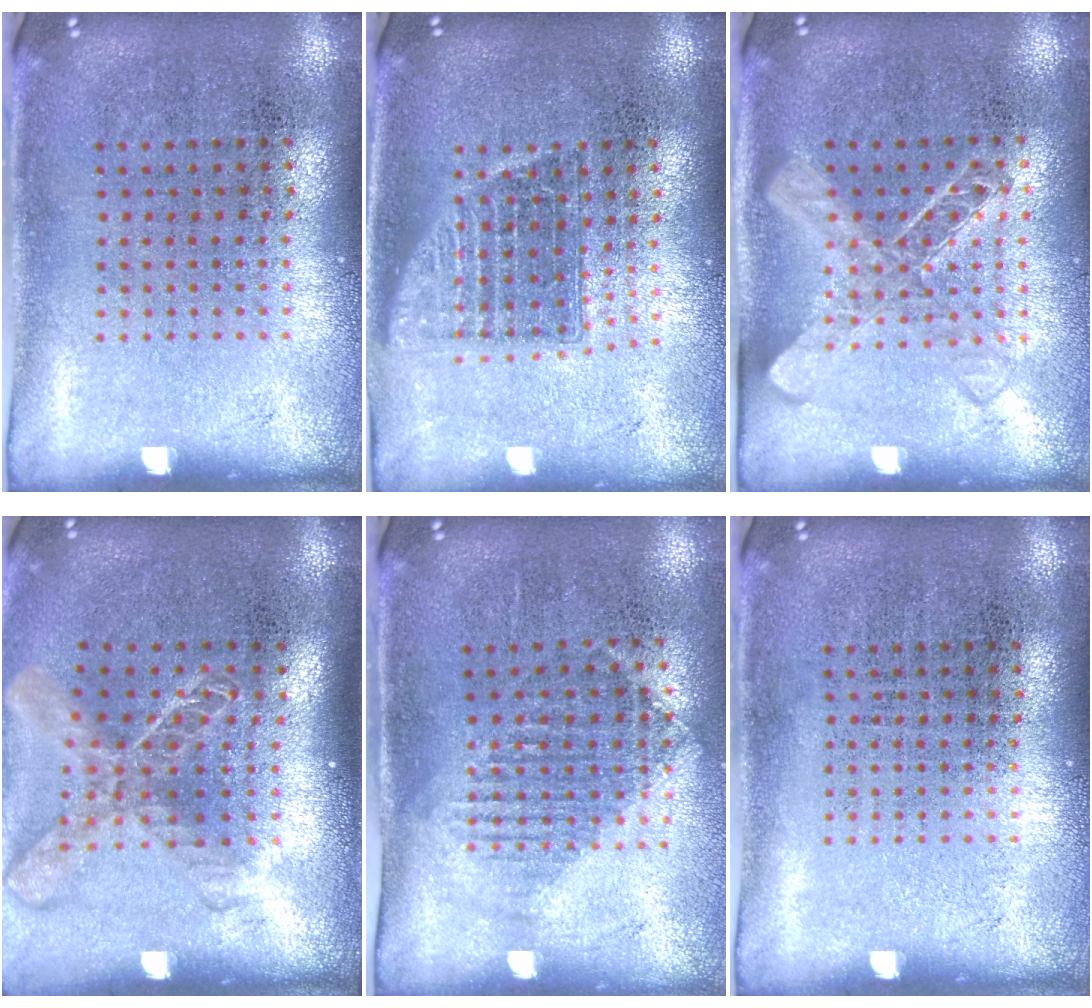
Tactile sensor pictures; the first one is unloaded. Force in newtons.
{"total": 1.4, "press": 1.1, "slide": 0.8}
{"total": 1.6, "press": 1.5, "slide": 0.6}
{"total": 1.9, "press": 1.5, "slide": 1.2}
{"total": 1.2, "press": 1.1, "slide": 0.5}
{"total": 0.0}